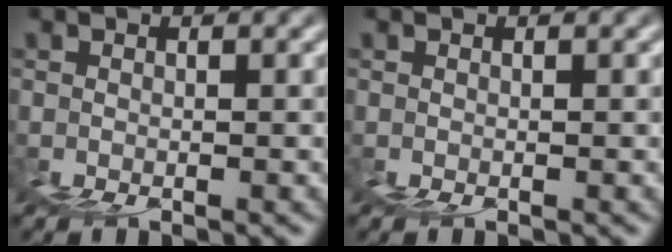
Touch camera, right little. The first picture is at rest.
{"total": 0.0}